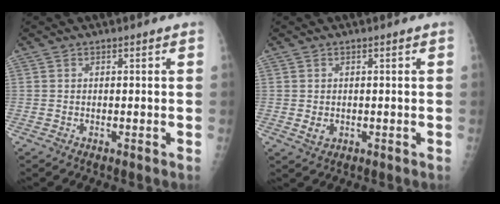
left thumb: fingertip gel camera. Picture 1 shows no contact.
{"total": 2.0, "force": [-0.2, 1.5, 1.2], "torque": [-0.017, -0.003, 0.004]}